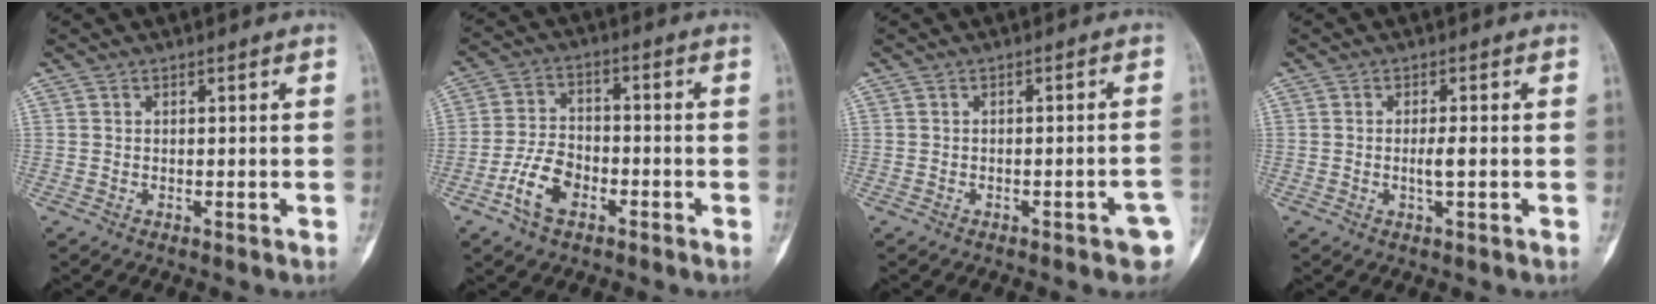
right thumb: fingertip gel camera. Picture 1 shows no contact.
{"total": 8.0, "force": [-3.9, 4.8, 5.1], "torque": [-0.090, 0.024, -0.076]}
{"total": 4.9, "force": [-2.3, 1.3, 4.1], "torque": [-0.040, 0.016, -0.024]}
{"total": 2.4, "force": [-0.3, 0.4, 2.3], "torque": [-0.044, -0.001, -0.007]}